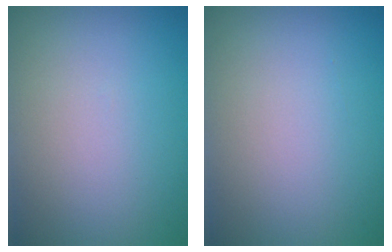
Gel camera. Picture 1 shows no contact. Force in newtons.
{"total": 0.0}